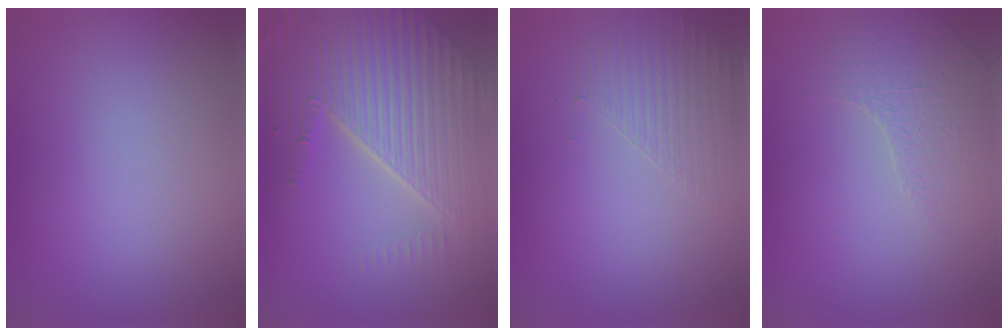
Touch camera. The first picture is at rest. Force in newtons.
{"total": 8.9, "press": 5.8, "slide": 6.7}
{"total": 1.6, "press": 0.7, "slide": 1.4}
{"total": 1.5, "press": 1.2, "slide": 0.8}